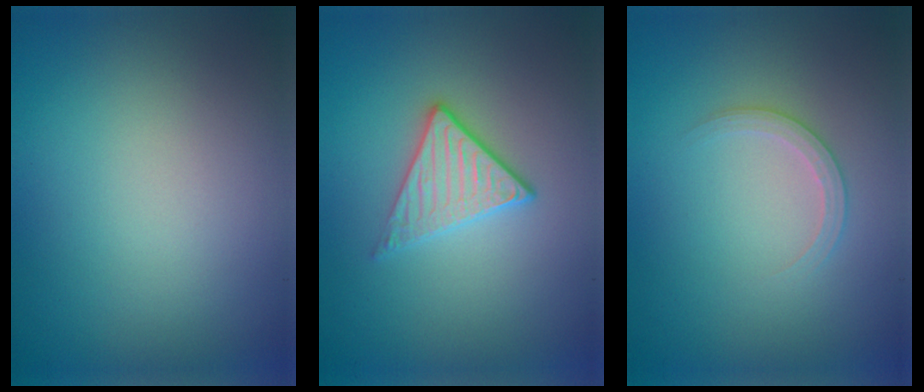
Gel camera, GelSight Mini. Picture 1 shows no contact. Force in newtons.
{"total": 2.8, "press": 2.6, "slide": 1.1}
{"total": 1.6, "press": 1.6, "slide": 0.1}